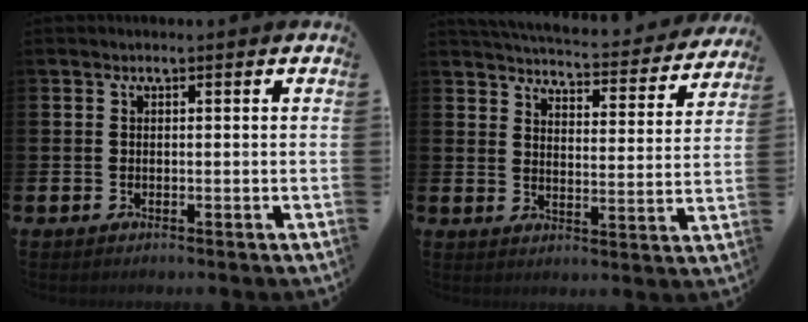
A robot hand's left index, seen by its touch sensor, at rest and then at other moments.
{"total": 4.9, "force": [4.9, 0.4, 0.6], "torque": [-0.030, -0.041, 0.082]}